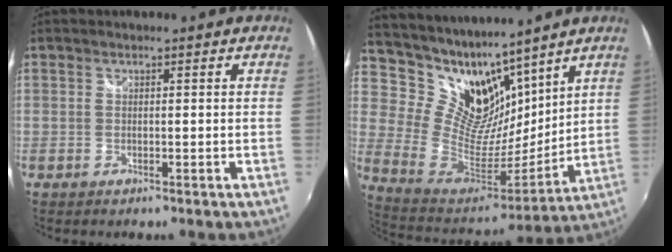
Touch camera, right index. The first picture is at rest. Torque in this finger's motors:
{"motor_torque": [-0.17, 0.42, 0.01, 0.00]}